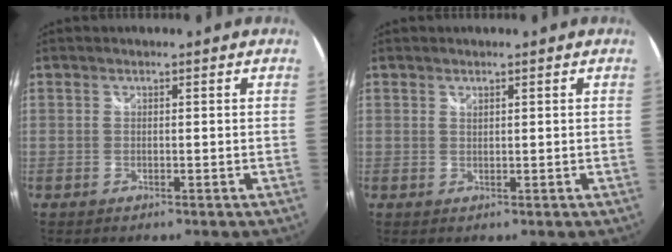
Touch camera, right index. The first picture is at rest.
{"total": 0.6, "force": [0.5, 0.2, 0.2], "torque": [-0.003, 0.000, 0.009]}